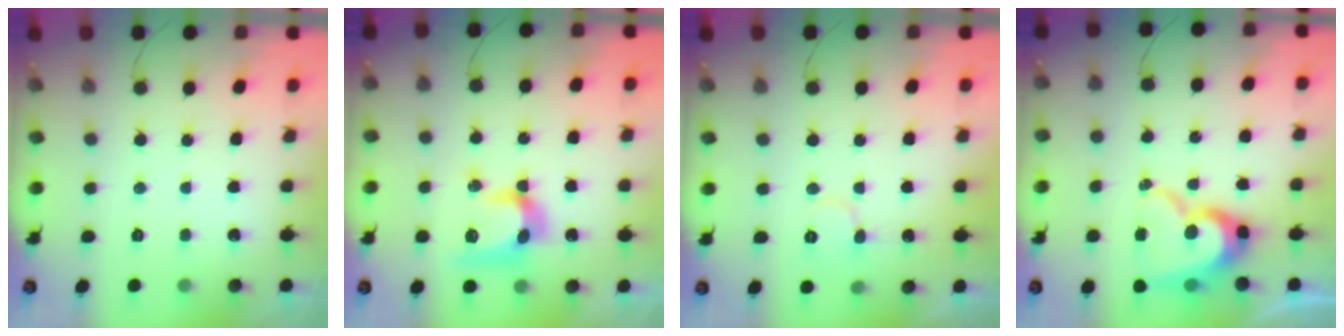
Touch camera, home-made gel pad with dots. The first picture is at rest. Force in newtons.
{"total": 11.8, "press": 11.8, "slide": 0.4}
{"total": 6.2, "press": 6.2, "slide": 0.1}
{"total": 15.4, "press": 15.3, "slide": 1.3}